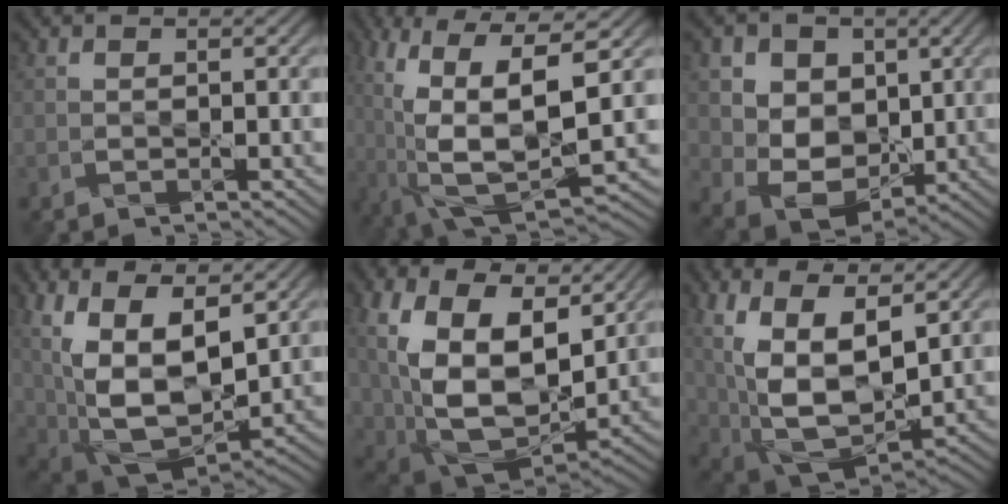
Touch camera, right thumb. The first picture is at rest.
{"total": 15.2, "force": [0.3, 6.4, 13.8], "torque": [-0.288, -0.019, 0.019]}
{"total": 10.0, "force": [2.3, 8.2, 5.3], "torque": [-0.131, -0.004, 0.035]}
{"total": 17.0, "force": [4.8, 9.7, 13.1], "torque": [-0.276, -0.003, 0.096]}
{"total": 18.5, "force": [4.9, 11.8, 13.3], "torque": [-0.280, -0.005, 0.105]}
{"total": 15.4, "force": [4.1, 8.8, 12.0], "torque": [-0.263, -0.010, 0.089]}